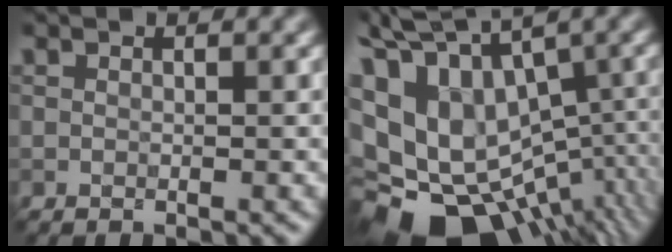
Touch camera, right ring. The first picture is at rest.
{"total": 14.5, "force": [-1.3, 9.3, 11.1], "torque": [-0.177, 0.014, 0.025]}